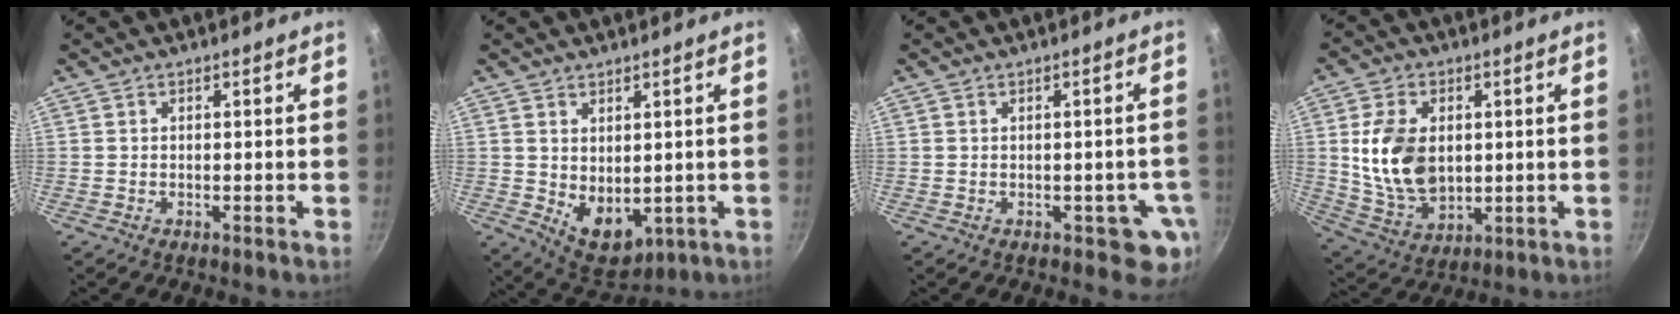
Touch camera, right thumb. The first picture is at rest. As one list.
[{"total": 7.8, "force": [0.6, 5.3, 5.7], "torque": [-0.065, -0.021, 0.032]}, {"total": 4.9, "force": [-1.0, 3.2, 3.5], "torque": [-0.010, 0.010, -0.009]}, {"total": 13.7, "force": [1.5, 9.3, 9.9], "torque": [-0.169, -0.017, 0.040]}]